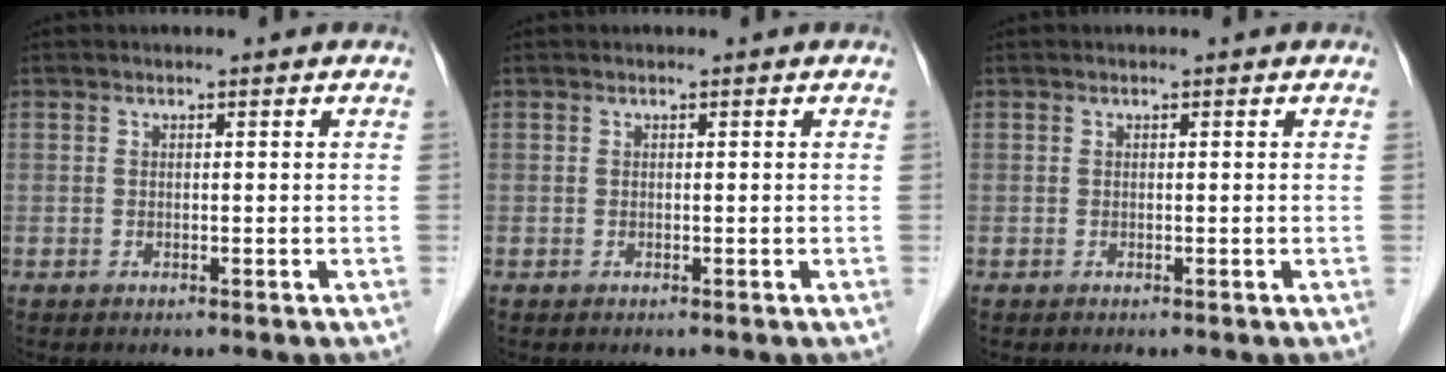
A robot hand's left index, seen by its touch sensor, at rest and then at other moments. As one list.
[{"total": 0.0}, {"total": 0.0}]